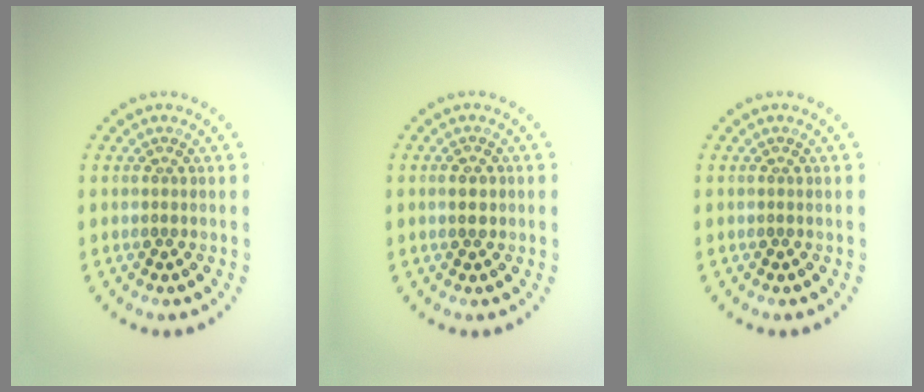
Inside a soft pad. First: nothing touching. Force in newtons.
{"total": 1.1, "press": 1.1, "slide": 0.1}
{"total": 0.0}